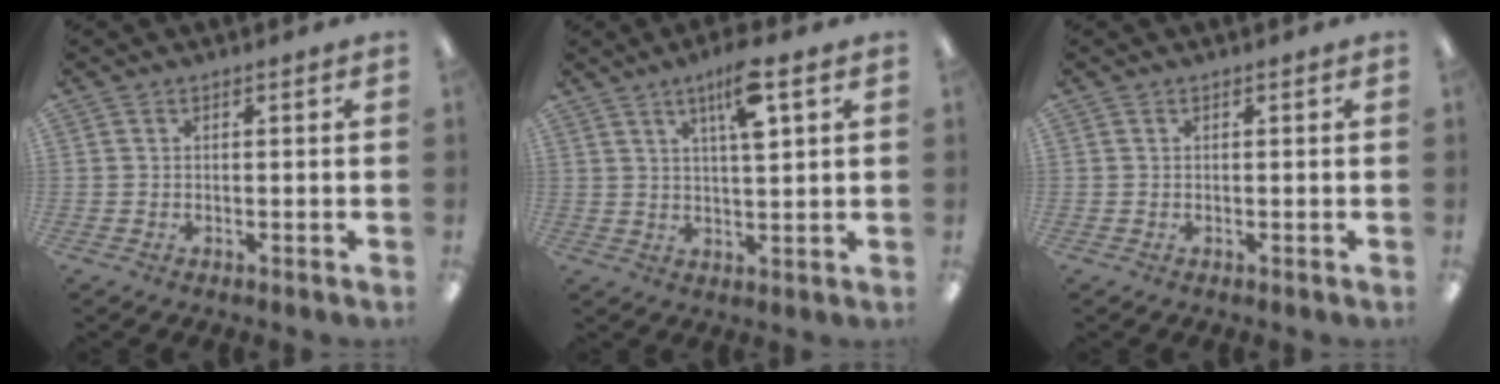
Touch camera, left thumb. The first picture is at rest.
{"total": 8.4, "force": [4.4, 1.9, 6.9], "torque": [-0.114, -0.009, 0.068]}
{"total": 0.0}